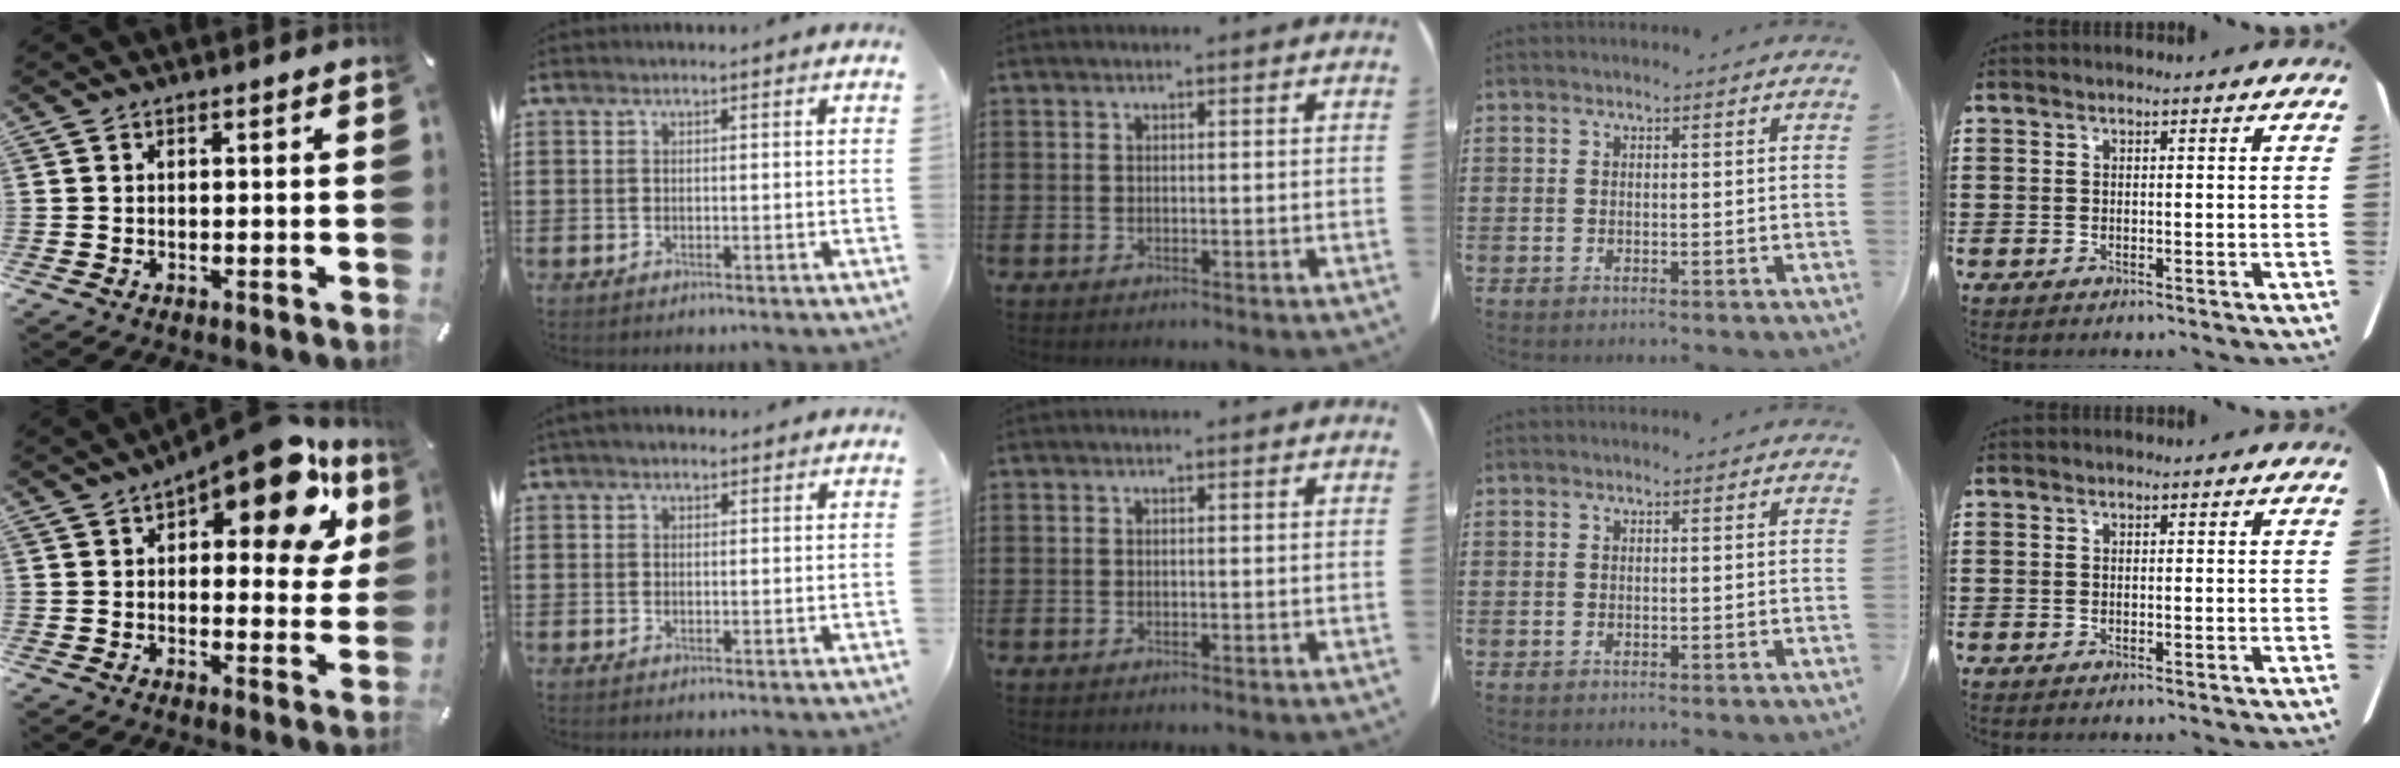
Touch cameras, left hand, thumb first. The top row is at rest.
{"thumb": {"total": 17.5, "force": [10.2, 7.1, 12.4], "torque": [-0.160, -0.062, 0.163]}, "index": {"total": 1.6, "force": [1.2, 0.8, 0.8], "torque": [-0.017, 0.006, 0.023]}}